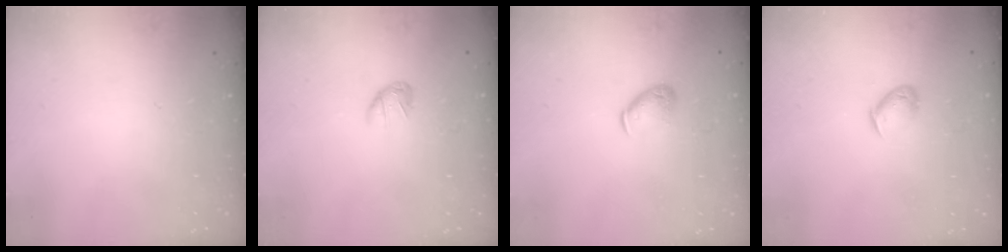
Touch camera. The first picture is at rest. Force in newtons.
{"total": 5.8, "press": 5.5, "slide": 1.9}
{"total": 6.2, "press": 6.2, "slide": 0.9}
{"total": 4.4, "press": 4.4, "slide": 0.7}